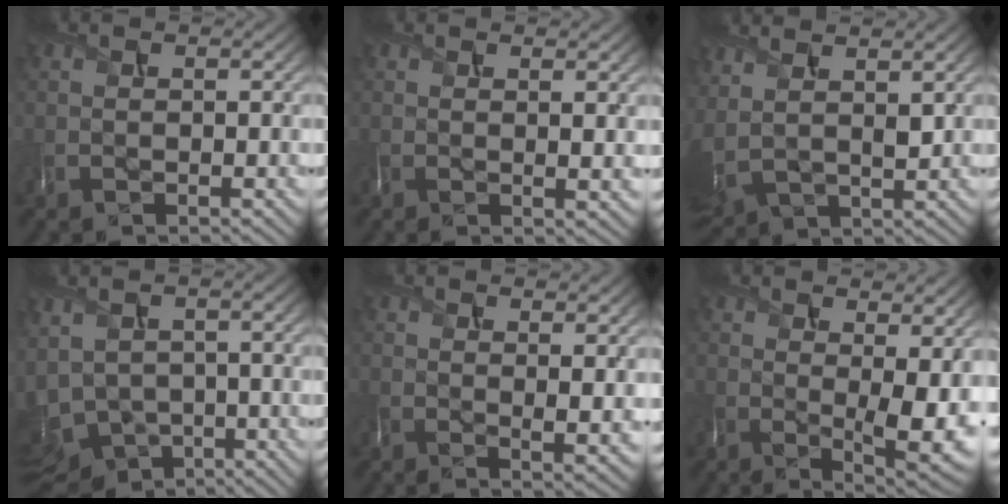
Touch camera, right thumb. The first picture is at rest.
{"total": 2.5, "force": [0.7, 0.6, 2.3], "torque": [-0.041, 0.000, 0.013]}
{"total": 5.8, "force": [3.5, 2.7, 3.7], "torque": [-0.128, 0.009, 0.079]}
{"total": 7.7, "force": [-1.4, 5.3, 5.3], "torque": [-0.145, -0.024, -0.010]}
{"total": 4.2, "force": [1.1, 1.1, 3.8], "torque": [-0.061, -0.006, 0.024]}
{"total": 9.4, "force": [0.8, 3.4, 8.7], "torque": [-0.128, -0.010, 0.030]}